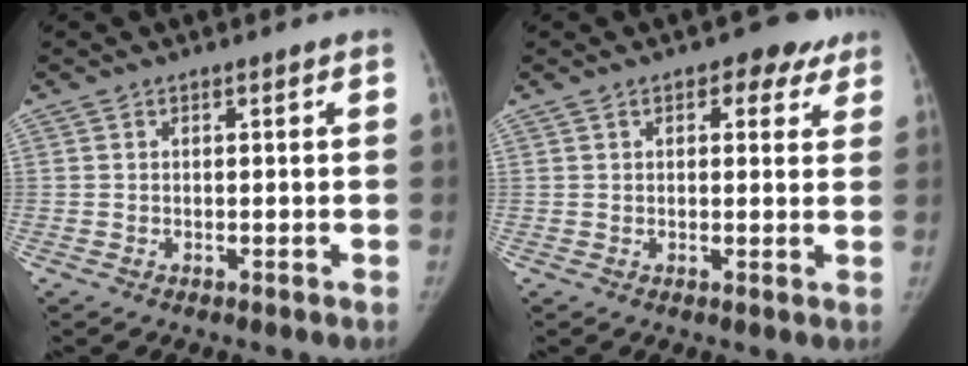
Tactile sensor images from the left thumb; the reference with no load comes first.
{"total": 5.7, "force": [3.2, 3.2, 3.4], "torque": [-0.009, -0.007, 0.033]}